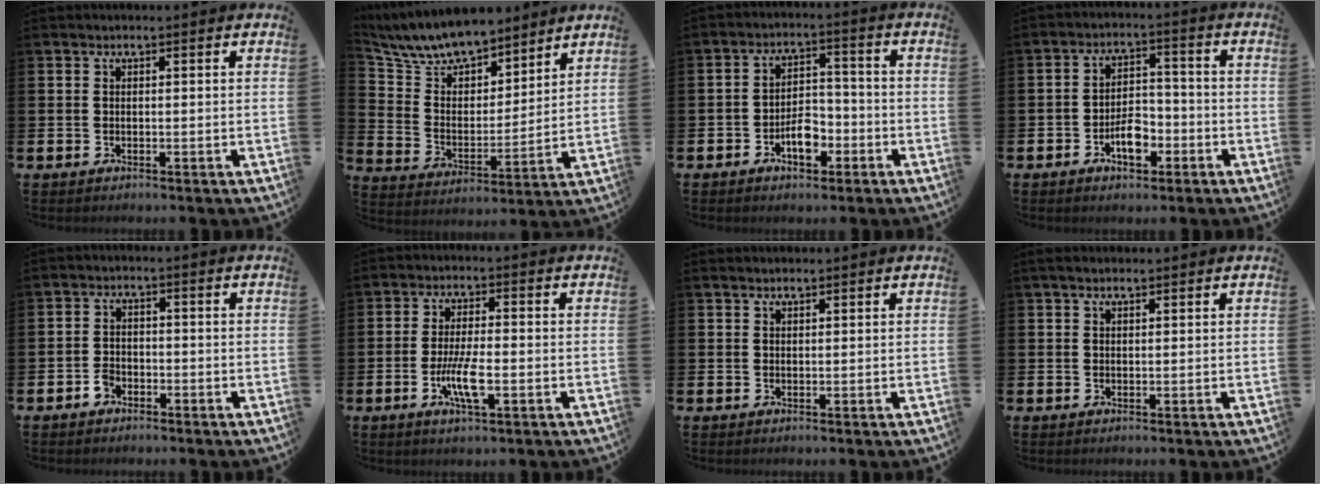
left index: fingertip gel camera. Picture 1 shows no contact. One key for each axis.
{"total": 9.2, "fx": 8.6, "fy": 2.6, "fz": 1.8, "tx": -0.085, "ty": -0.057, "tz": 0.158}
{"total": 4.7, "fx": -2.3, "fy": 2.6, "fz": 3.2, "tx": -0.050, "ty": 0.008, "tz": -0.044}
{"total": 4.8, "fx": -2.2, "fy": 2.6, "fz": 3.4, "tx": -0.053, "ty": 0.007, "tz": -0.043}
{"total": 1.9, "fx": -1.4, "fy": 1.2, "fz": 0.5, "tx": -0.010, "ty": 0.003, "tz": -0.031}
{"total": 5.2, "fx": -1.4, "fy": 1.2, "fz": 4.9, "tx": -0.089, "ty": -0.006, "tz": -0.029}
{"total": 1.2, "fx": 1.2, "fy": 0.3, "fz": 0.2, "tx": 0.008, "ty": -0.003, "tz": 0.019}
{"total": 1.5, "fx": 1.3, "fy": 0.4, "fz": 0.7, "tx": -0.010, "ty": 0.004, "tz": 0.022}